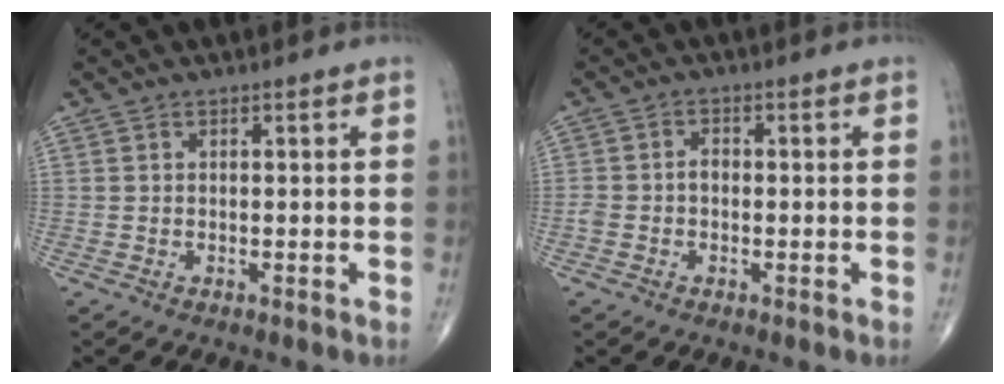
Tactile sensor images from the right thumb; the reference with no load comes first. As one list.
[{"total": 2.4, "force": [-0.5, 1.7, 1.6], "torque": [-0.031, 0.012, -0.012]}]